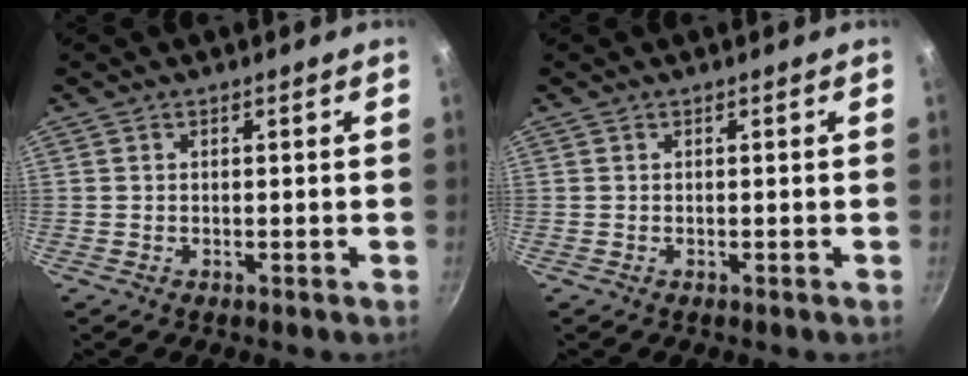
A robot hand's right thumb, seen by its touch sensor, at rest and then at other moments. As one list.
[{"total": 0.0}]